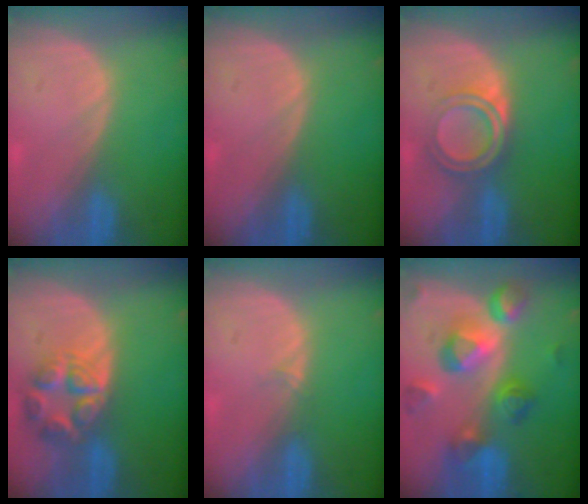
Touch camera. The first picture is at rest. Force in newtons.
{"total": 0.0}
{"total": 5.3, "press": 4.9, "slide": 1.9}
{"total": 7.7, "press": 6.8, "slide": 3.7}
{"total": 0.9, "press": 0.6, "slide": 0.7}
{"total": 10.5, "press": 9.4, "slide": 4.7}